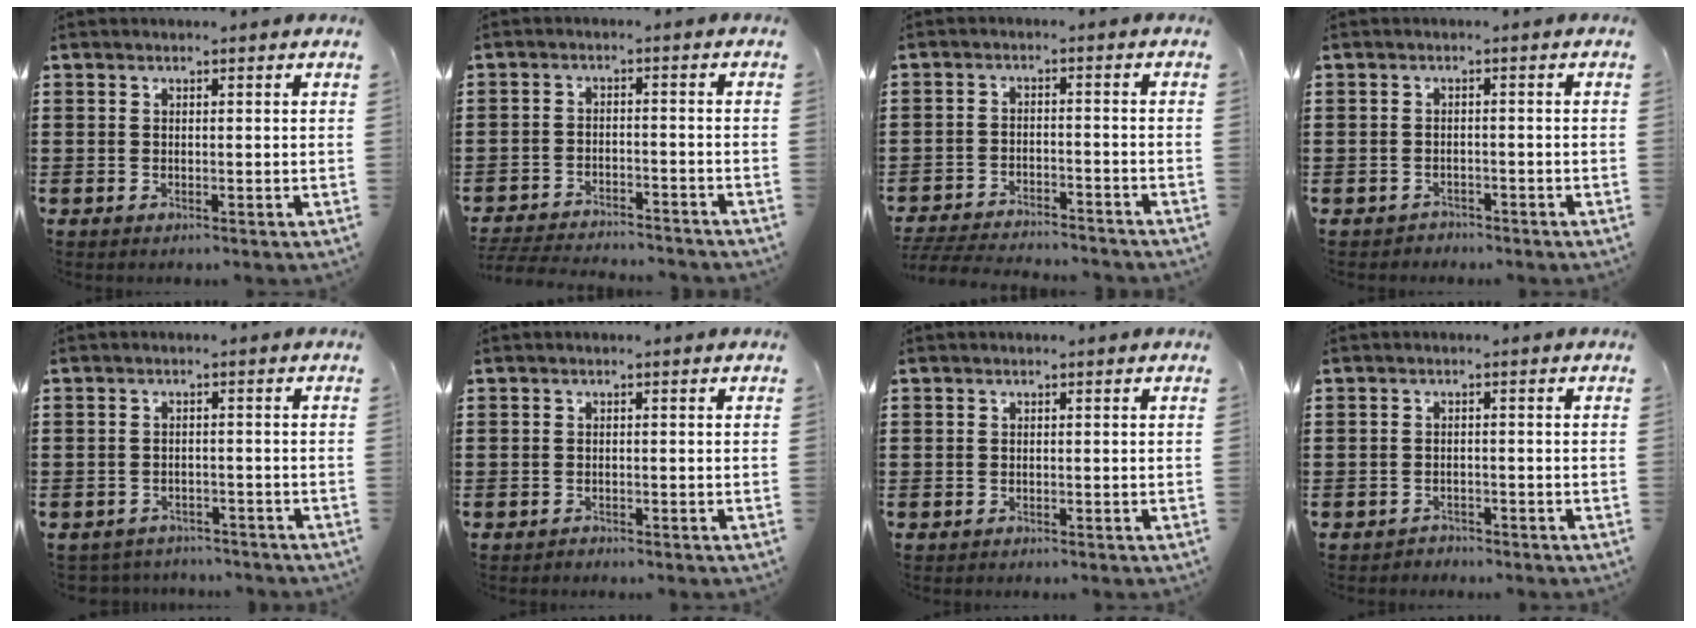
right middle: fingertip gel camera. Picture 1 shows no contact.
{"total": 4.0, "force": [-4.0, 0.2, 0.5], "torque": [-0.018, 0.000, -0.086]}
{"total": 4.4, "force": [-4.3, 0.2, 0.6], "torque": [-0.019, -0.001, -0.091]}
{"total": 1.4, "force": [-1.3, 0.4, -0.1], "torque": [-0.003, 0.003, -0.031]}
{"total": 2.2, "force": [-2.2, 0.4, -0.2], "torque": [-0.004, 0.000, -0.049]}
{"total": 0.7, "force": [-0.7, 0.1, 0.0], "torque": [-0.002, 0.000, -0.014]}
{"total": 0.5, "force": [-0.4, 0.3, -0.1], "torque": [0.002, 0.004, -0.011]}
{"total": 1.5, "force": [-1.5, 0.3, -0.1], "torque": [-0.004, 0.002, -0.034]}